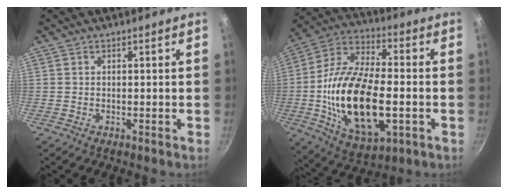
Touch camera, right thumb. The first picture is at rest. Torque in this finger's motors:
{"motor_torque": [-0.24, 2.13, 2.13, -0.65, 0.70]}